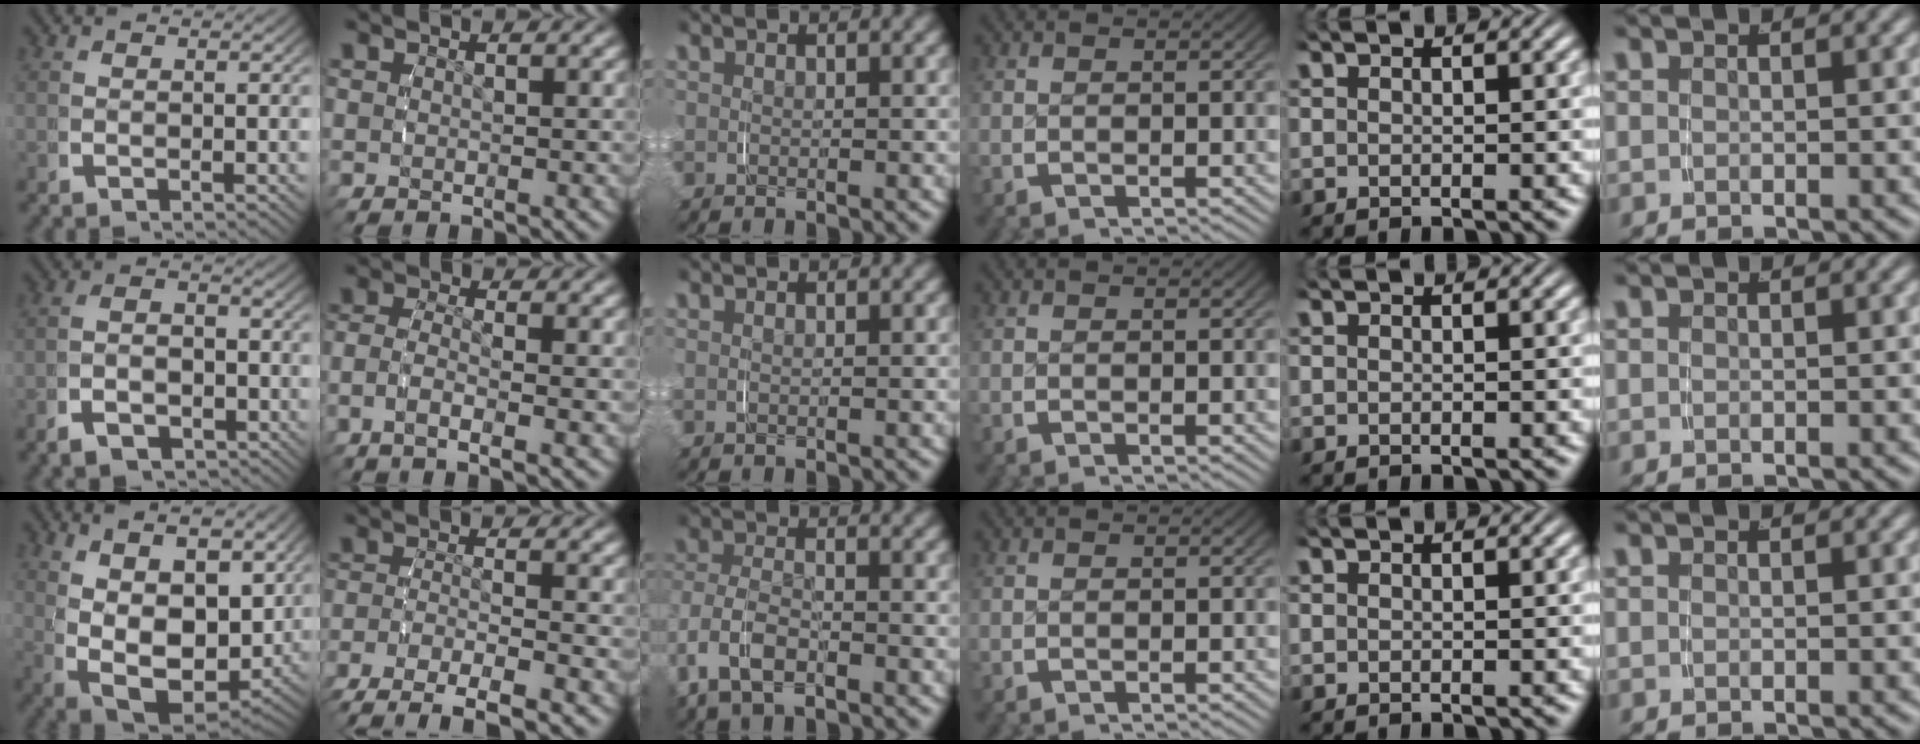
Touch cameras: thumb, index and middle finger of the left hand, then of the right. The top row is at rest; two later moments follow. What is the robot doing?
{"motion": "grasp_and_lifting", "object": "shirt"}